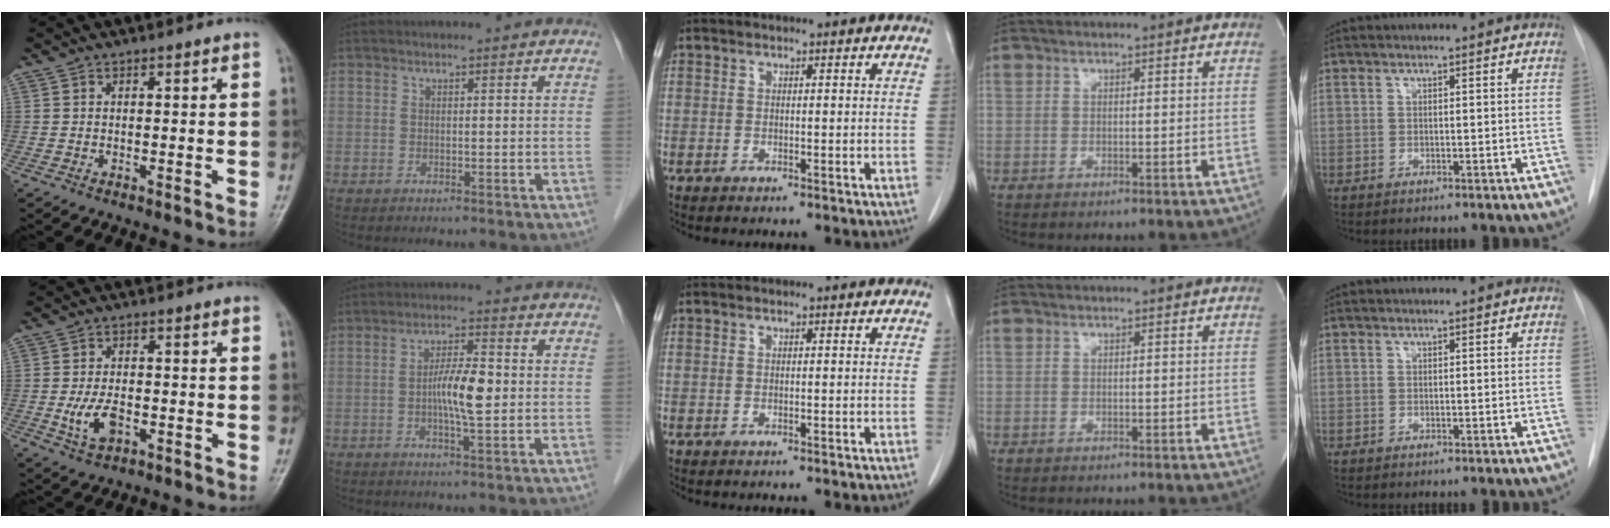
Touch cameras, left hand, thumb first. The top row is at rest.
{"thumb": {"total": 5.7, "force": [-1.7, 3.2, 4.4], "torque": [-0.084, 0.005, -0.028]}, "index": {"total": 6.0, "force": [-0.6, 1.0, 5.9], "torque": [-0.113, 0.001, -0.015]}}